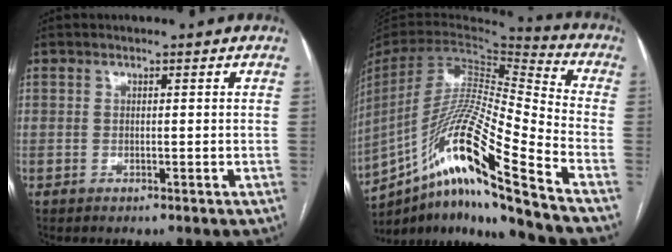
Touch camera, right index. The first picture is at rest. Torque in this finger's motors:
{"motor_torque": [1.10, -1.04, 0.60, 0.21]}